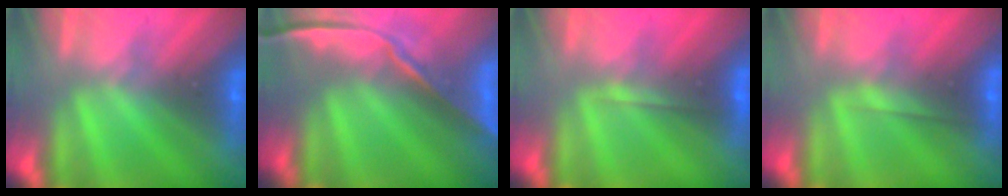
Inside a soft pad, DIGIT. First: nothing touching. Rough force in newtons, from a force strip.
{"total": 7.5}
{"total": 1.7}
{"total": 1.9}